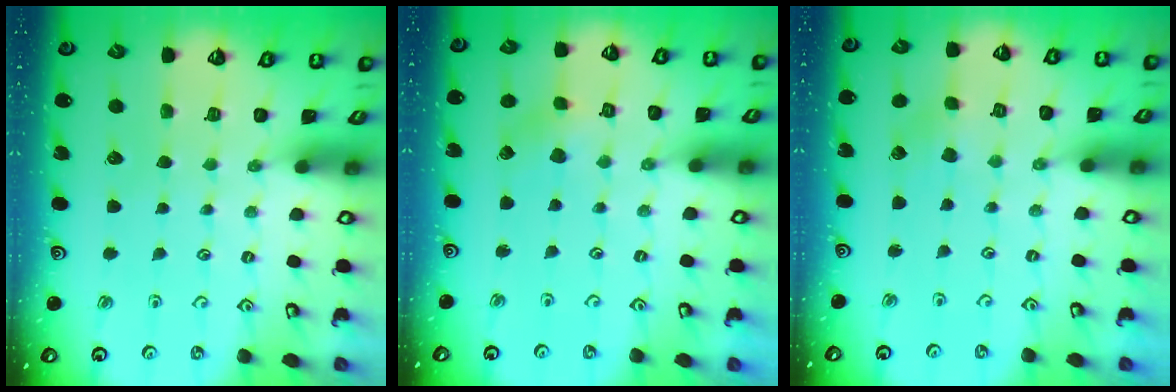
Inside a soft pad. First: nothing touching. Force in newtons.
{"total": 2.9, "press": 2.9, "slide": 0.3}
{"total": 1.4, "press": 1.4, "slide": 0.2}